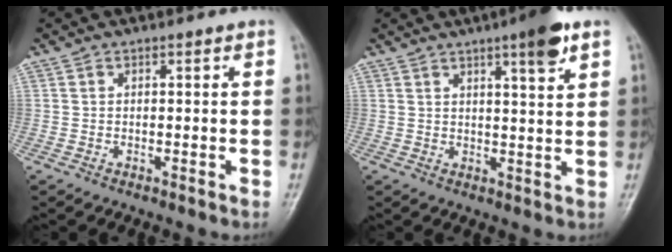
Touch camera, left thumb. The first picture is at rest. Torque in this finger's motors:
{"motor_torque": [1.30, 0.72, 0.76, -0.85, 0.03]}